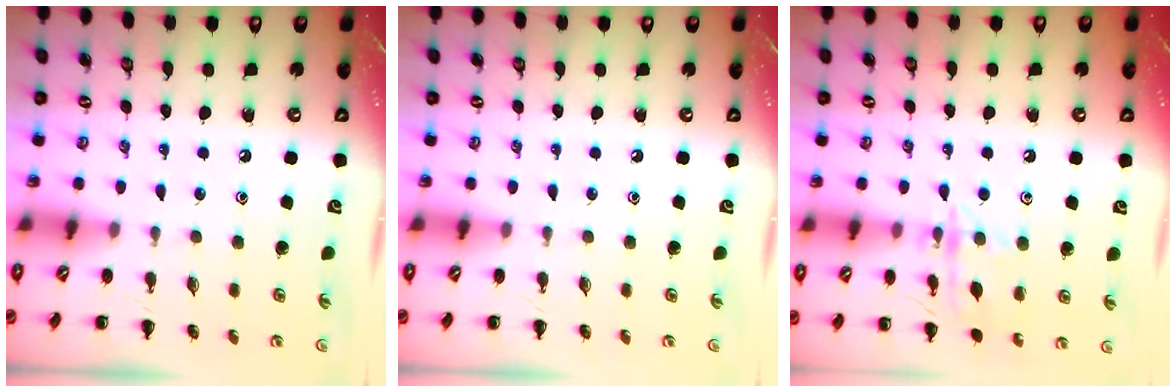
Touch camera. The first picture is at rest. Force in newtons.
{"total": 0.0}
{"total": 11.8, "press": 11.8, "slide": 0.5}